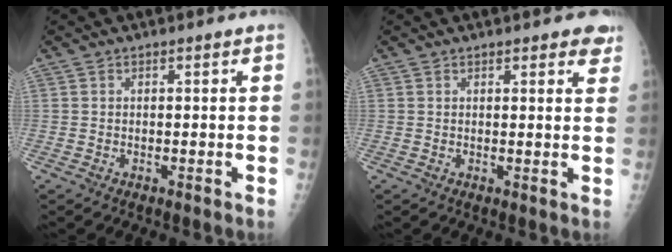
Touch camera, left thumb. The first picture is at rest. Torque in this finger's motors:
{"motor_torque": [-0.23, -0.08, 0.02, 0.09, 0.02]}